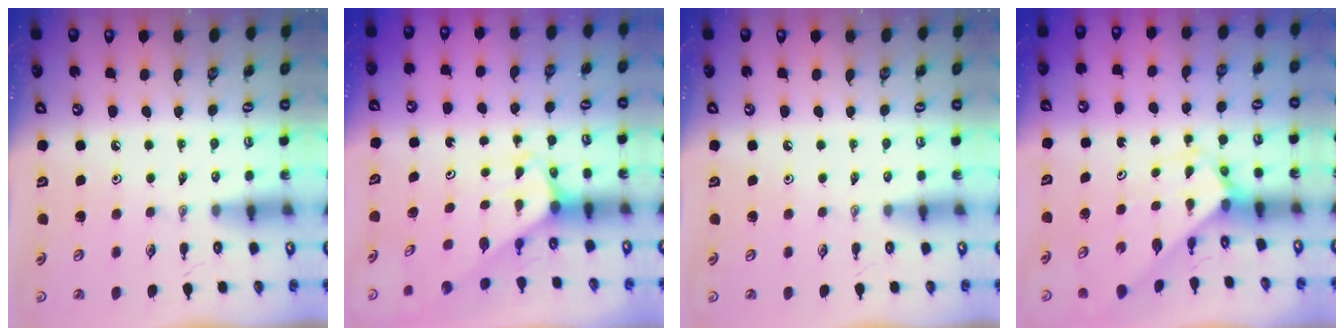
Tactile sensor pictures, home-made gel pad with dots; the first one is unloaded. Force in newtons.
{"total": 2.0, "press": 2.0, "slide": 0.1}
{"total": 0.0}
{"total": 2.7, "press": 2.7, "slide": 0.1}